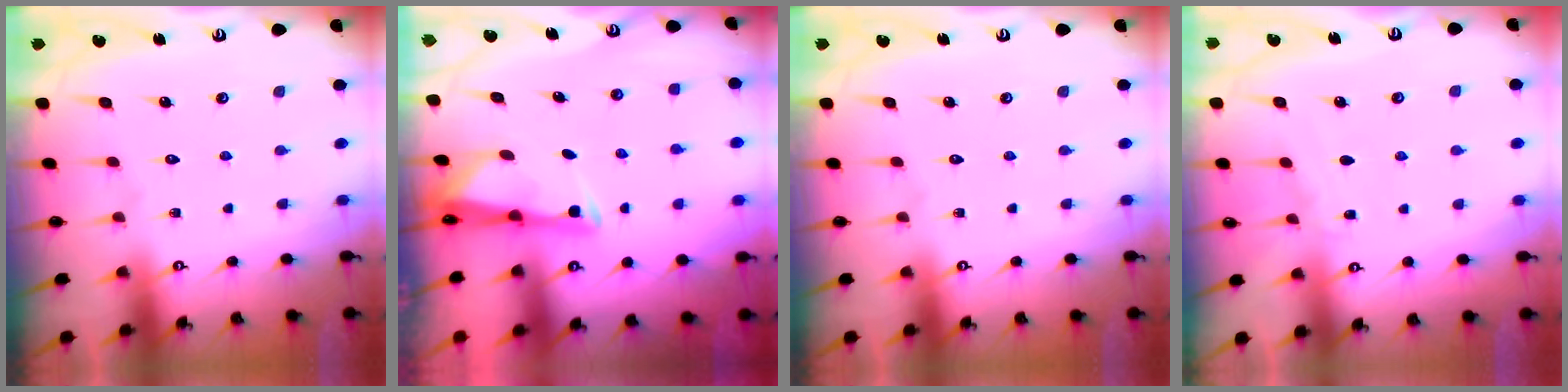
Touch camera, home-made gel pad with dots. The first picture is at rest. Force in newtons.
{"total": 2.7, "press": 2.7, "slide": 0.4}
{"total": 0.0}
{"total": 2.5, "press": 2.5, "slide": 0.4}